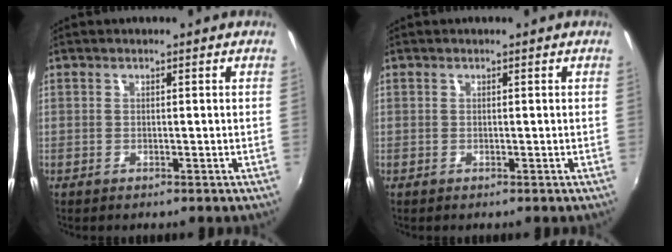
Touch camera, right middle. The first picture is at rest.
{"total": 0.0}